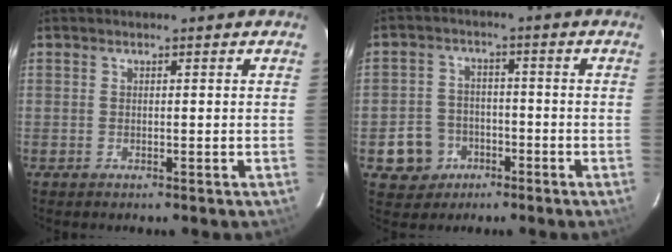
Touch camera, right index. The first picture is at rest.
{"total": 7.3, "force": [-3.2, 6.4, 1.2], "torque": [-0.046, 0.022, -0.042]}